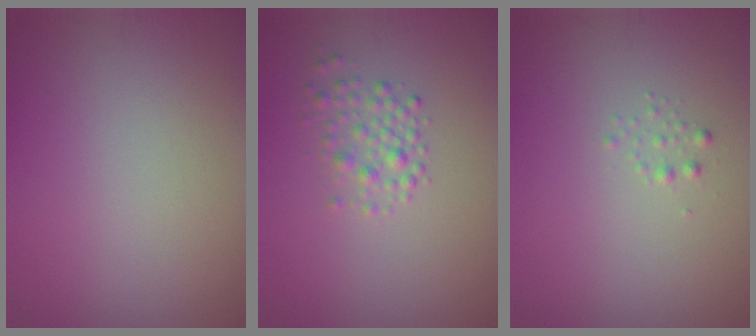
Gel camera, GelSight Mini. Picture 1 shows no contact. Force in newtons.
{"total": 2.0, "press": 2.0, "slide": 0.0}
{"total": 0.6, "press": 0.6, "slide": 0.1}